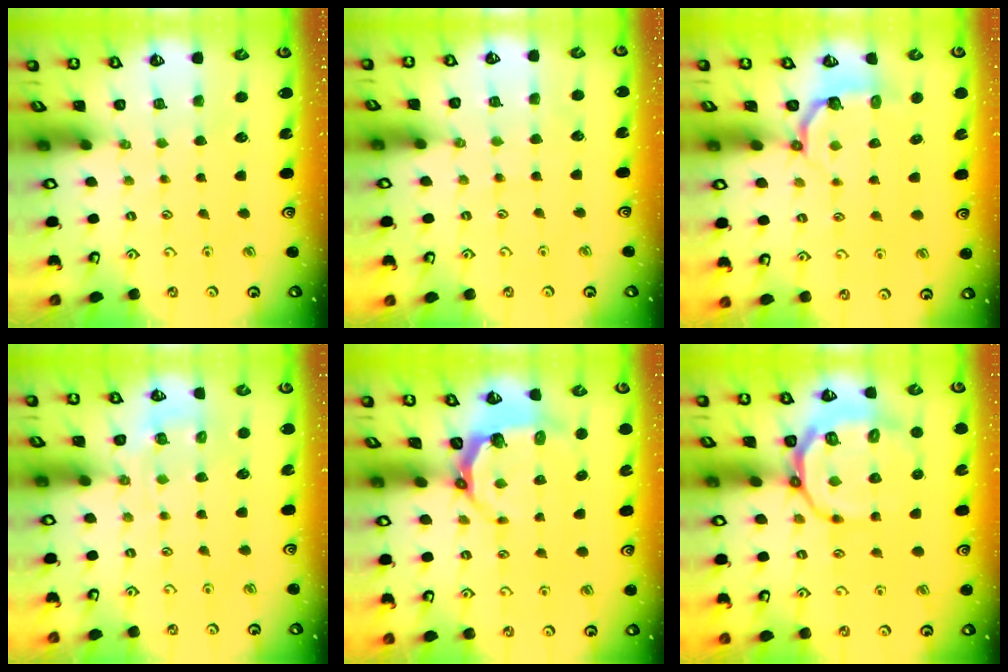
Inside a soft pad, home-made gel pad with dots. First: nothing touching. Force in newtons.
{"total": 4.1, "press": 4.1, "slide": 0.4}
{"total": 3.5, "press": 1.8, "slide": 3.1}
{"total": 5.9, "press": 5.8, "slide": 1.1}
{"total": 4.8, "press": 3.3, "slide": 3.4}
{"total": 13.7, "press": 13.4, "slide": 3.2}